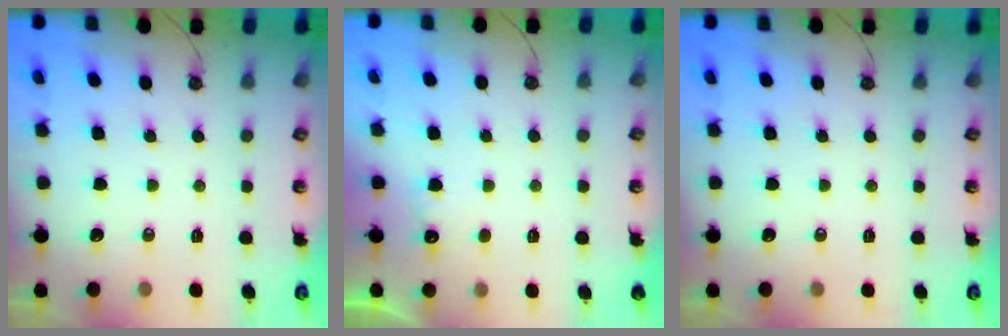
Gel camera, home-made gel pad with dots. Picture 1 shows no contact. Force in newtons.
{"total": 6.4, "press": 6.3, "slide": 1.3}
{"total": 0.0}